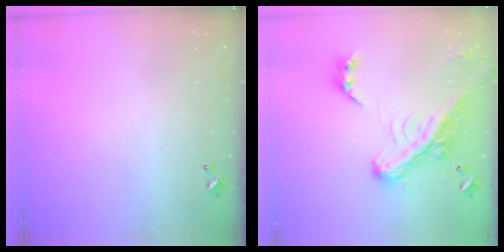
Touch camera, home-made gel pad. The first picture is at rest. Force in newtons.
{"total": 10.0, "press": 9.8, "slide": 2.0}